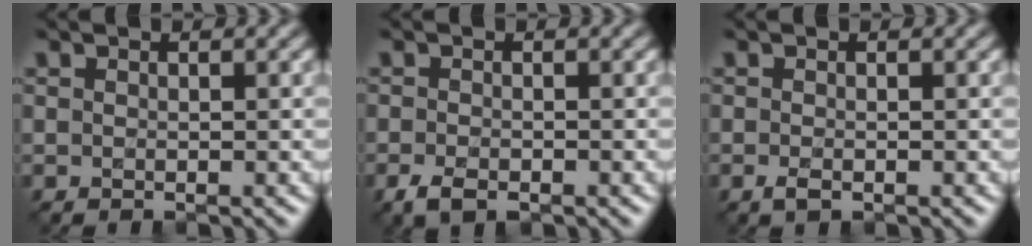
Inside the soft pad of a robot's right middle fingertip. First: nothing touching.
{"total": 2.8, "force": [-1.9, 1.2, 1.6], "torque": [-0.035, -0.010, -0.034]}
{"total": 1.1, "force": [-0.7, 0.3, 0.7], "torque": [-0.018, -0.005, -0.013]}